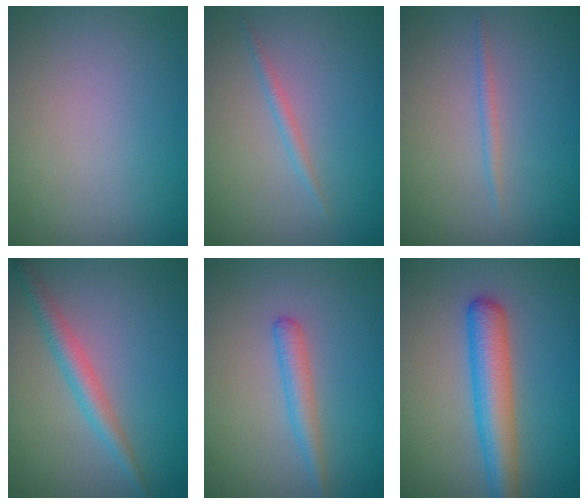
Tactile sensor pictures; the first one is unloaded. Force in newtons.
{"total": 1.0, "press": 1.0, "slide": 0.0}
{"total": 0.9, "press": 0.9, "slide": 0.1}
{"total": 2.6, "press": 2.6, "slide": 0.0}
{"total": 2.0, "press": 1.9, "slide": 0.1}
{"total": 5.0, "press": 5.0, "slide": 0.1}